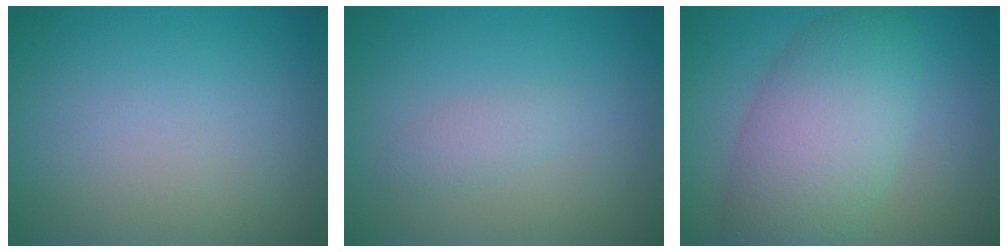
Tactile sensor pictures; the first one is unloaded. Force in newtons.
{"total": 1.2, "press": 1.2, "slide": 0.0}
{"total": 7.8, "press": 7.7, "slide": 0.6}